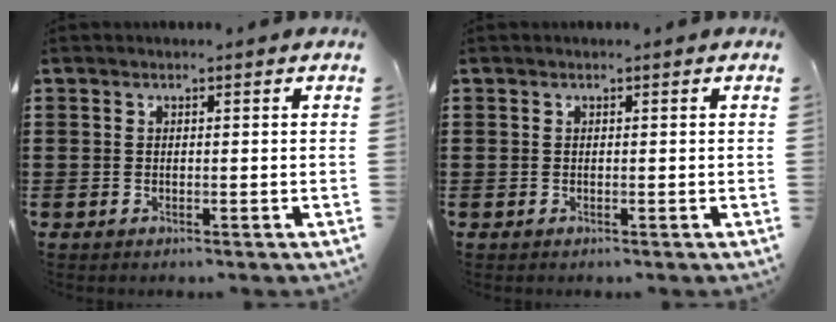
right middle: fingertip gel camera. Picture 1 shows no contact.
{"total": 0.0}